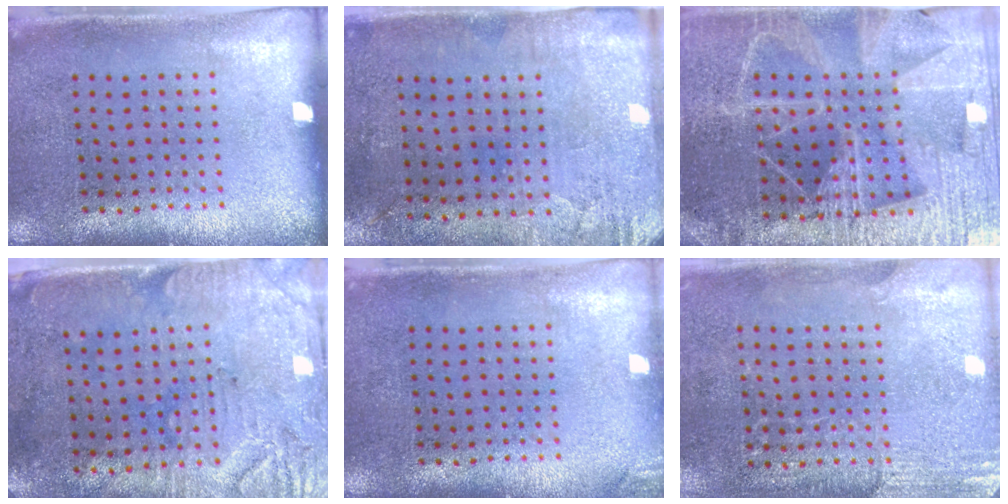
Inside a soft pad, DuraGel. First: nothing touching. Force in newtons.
{"total": 2.8, "press": 2.4, "slide": 1.6}
{"total": 5.1, "press": 4.6, "slide": 2.2}
{"total": 3.1, "press": 2.6, "slide": 1.6}
{"total": 0.9, "press": 0.9, "slide": 0.2}
{"total": 2.8, "press": 2.6, "slide": 1.0}